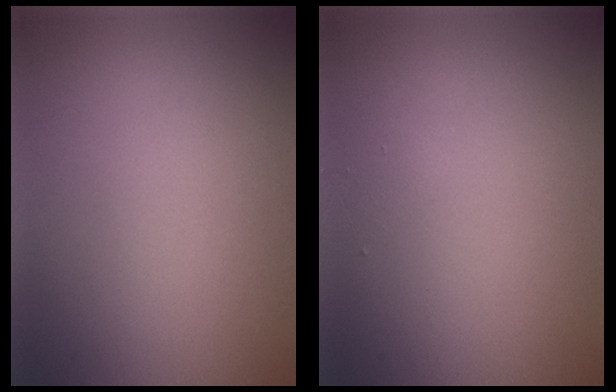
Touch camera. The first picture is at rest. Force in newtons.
{"total": 0.6, "press": 0.6, "slide": 0.0}